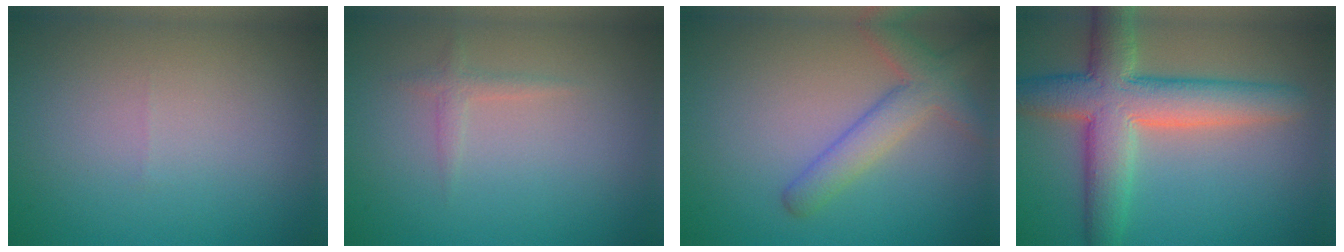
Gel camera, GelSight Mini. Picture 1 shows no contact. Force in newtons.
{"total": 1.1, "press": 1.1, "slide": 0.0}
{"total": 3.8, "press": 3.8, "slide": 0.3}
{"total": 8.0, "press": 8.0, "slide": 0.5}